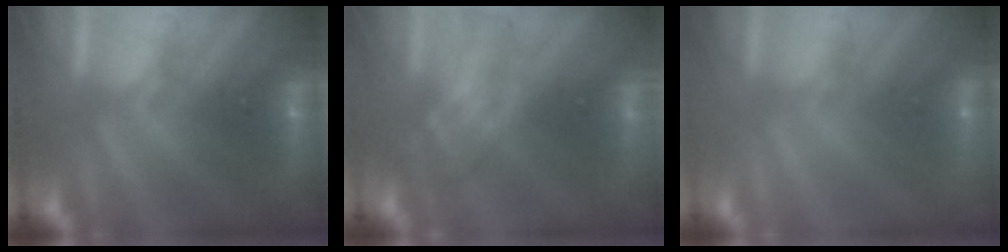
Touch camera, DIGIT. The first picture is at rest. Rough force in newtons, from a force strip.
{"total": 2.8}
{"total": 3.3}